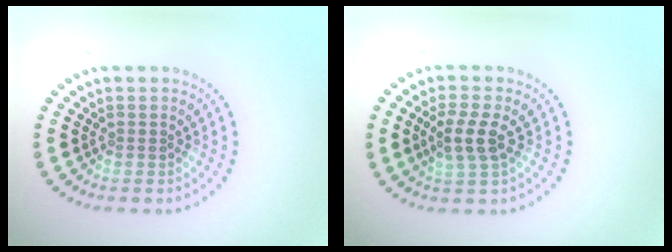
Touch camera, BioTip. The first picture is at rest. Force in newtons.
{"total": 2.8, "press": 2.6, "slide": 1.0}